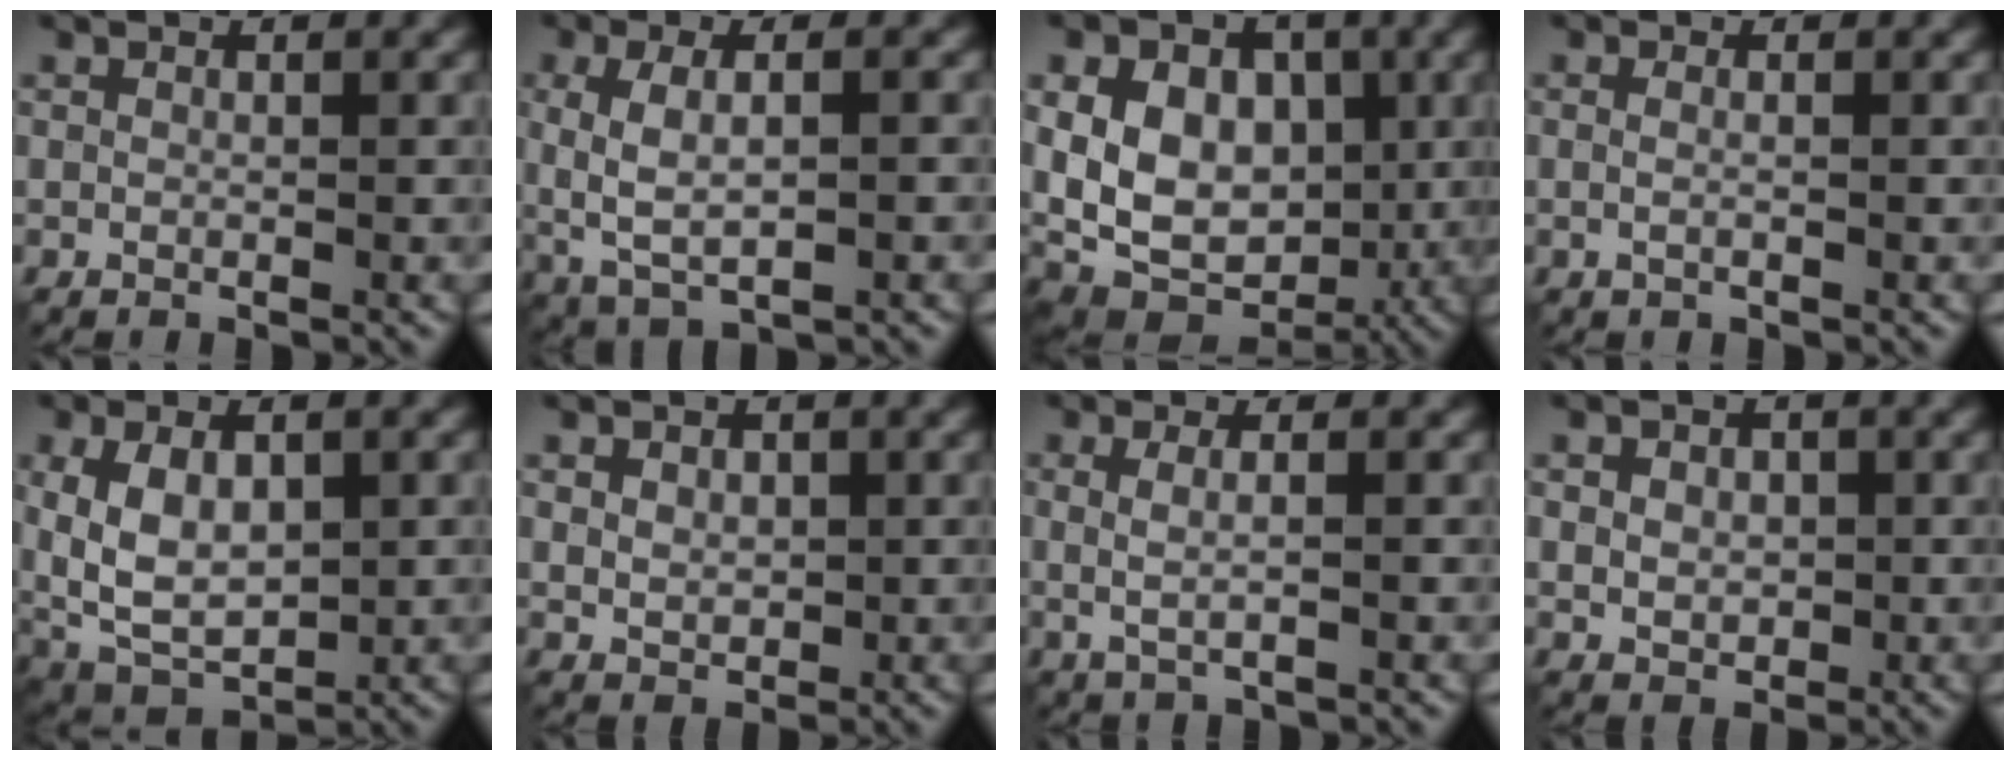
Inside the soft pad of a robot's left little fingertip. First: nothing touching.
{"total": 4.6, "force": [-0.3, 1.8, 4.2], "torque": [-0.093, -0.001, -0.001]}
{"total": 12.1, "force": [1.1, 9.2, 7.9], "torque": [-0.145, 0.017, 0.016]}
{"total": 1.1, "force": [0.1, 0.4, 1.0], "torque": [-0.014, -0.008, -0.004]}
{"total": 7.8, "force": [0.5, 4.6, 6.3], "torque": [-0.132, -0.001, 0.012]}
{"total": 2.2, "force": [0.5, 1.8, 1.3], "torque": [-0.024, 0.001, 0.009]}
{"total": 2.2, "force": [0.2, 0.7, 2.0], "torque": [-0.041, 0.000, 0.001]}
{"total": 2.9, "force": [0.3, 2.3, 1.7], "torque": [-0.027, 0.005, 0.001]}